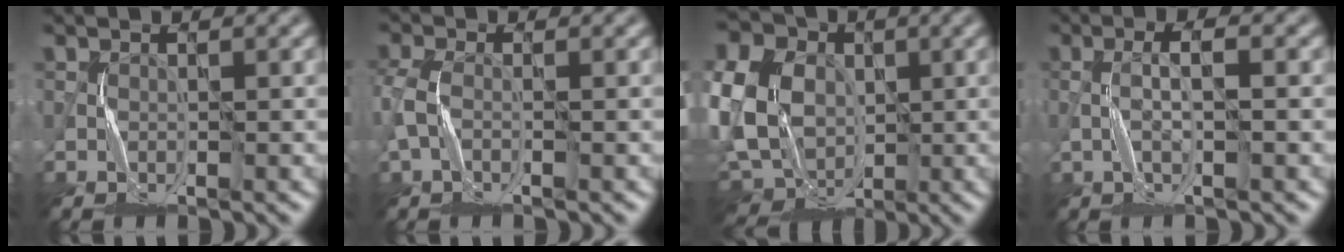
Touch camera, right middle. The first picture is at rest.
{"total": 2.5, "force": [-0.6, 1.6, 1.8], "torque": [-0.054, -0.001, -0.021]}
{"total": 14.1, "force": [-0.1, 11.3, 8.5], "torque": [-0.195, -0.004, -0.013]}
{"total": 2.0, "force": [0.0, 0.3, 2.0], "torque": [-0.040, 0.006, -0.002]}